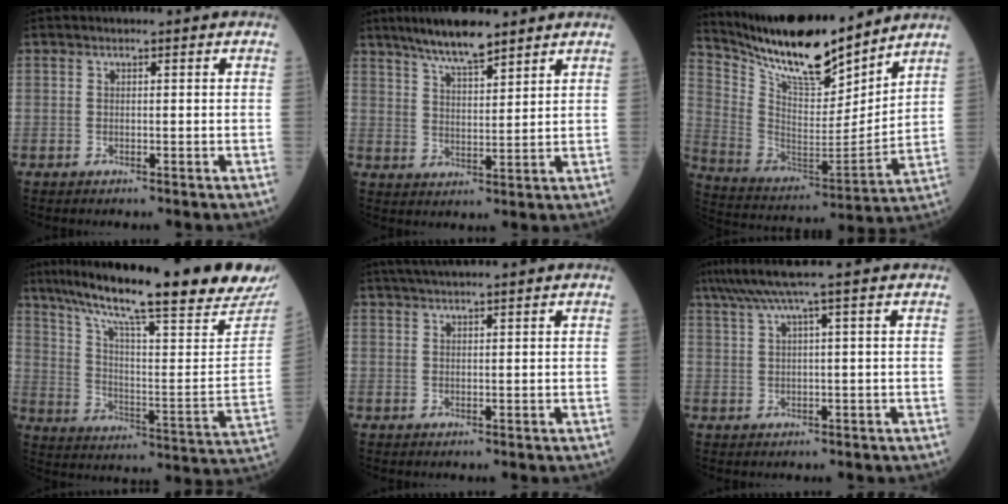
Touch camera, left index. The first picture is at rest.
{"total": 8.0, "force": [6.4, 1.2, 4.6], "torque": [-0.091, 0.012, 0.117]}
{"total": 17.8, "force": [15.7, 3.1, 7.9], "torque": [-0.154, -0.015, 0.285]}
{"total": 28.6, "force": [23.3, 2.3, 16.5], "torque": [-0.271, -0.049, 0.314]}
{"total": 6.0, "force": [5.1, -0.4, 3.1], "torque": [-0.047, 0.030, 0.083]}
{"total": 5.4, "force": [3.9, -1.8, 3.3], "torque": [-0.060, 0.023, 0.075]}